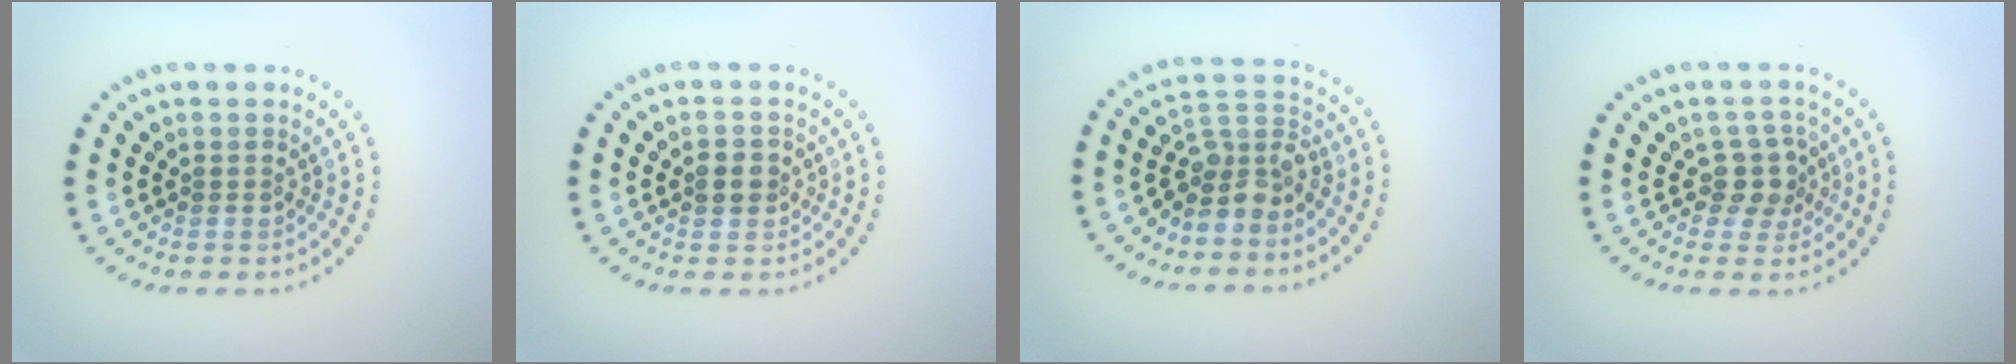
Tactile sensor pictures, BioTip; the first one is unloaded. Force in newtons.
{"total": 1.7, "press": 1.7, "slide": 0.5}
{"total": 3.5, "press": 2.9, "slide": 2.1}
{"total": 2.5, "press": 2.0, "slide": 1.5}